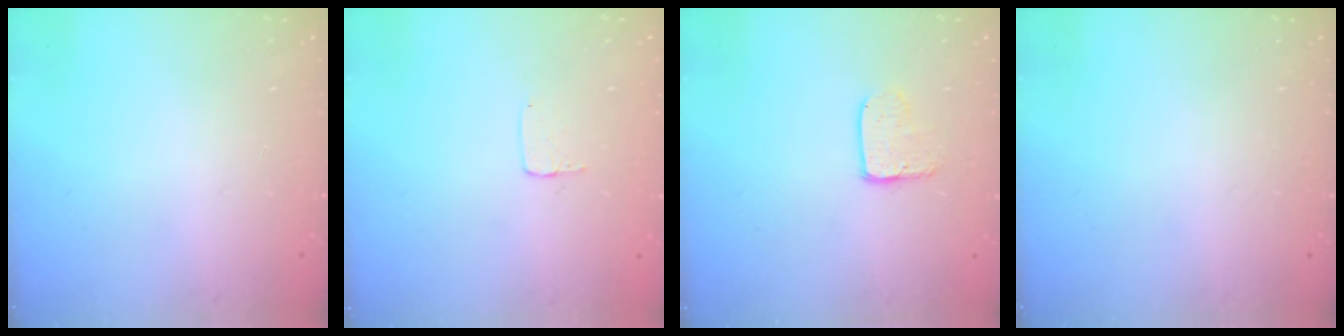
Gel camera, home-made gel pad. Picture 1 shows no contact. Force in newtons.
{"total": 3.5, "press": 3.5, "slide": 0.2}
{"total": 4.1, "press": 4.1, "slide": 0.3}
{"total": 0.0}